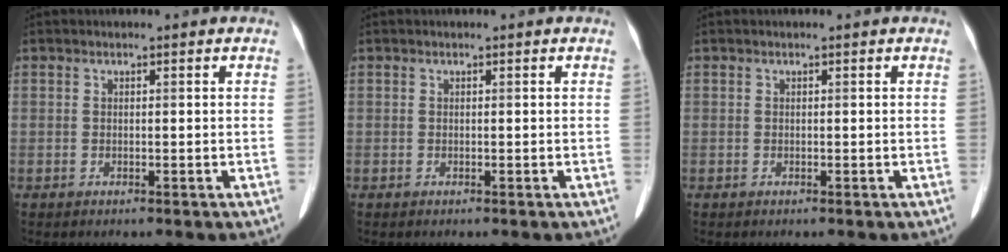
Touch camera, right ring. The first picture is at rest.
{"total": 0.0}
{"total": 0.0}